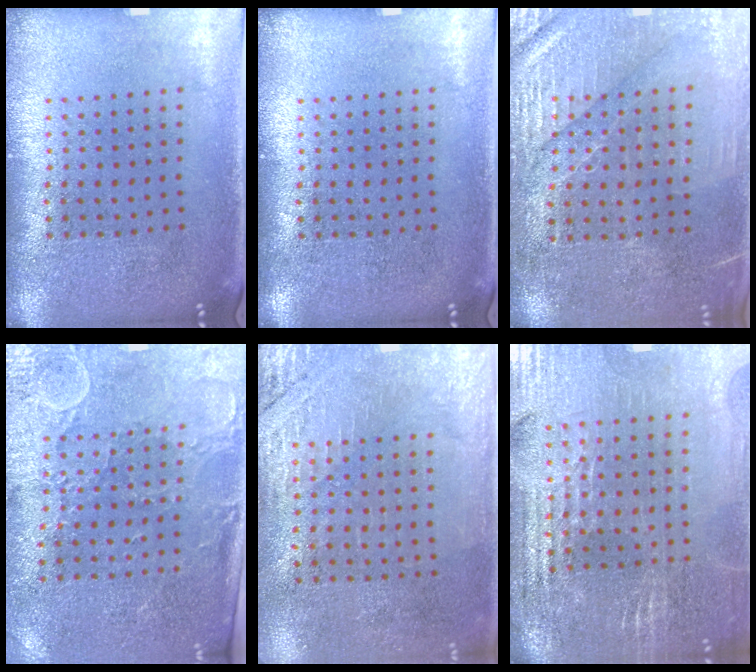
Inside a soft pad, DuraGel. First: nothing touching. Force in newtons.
{"total": 0.0}
{"total": 3.2, "press": 3.0, "slide": 1.1}
{"total": 3.0, "press": 2.6, "slide": 1.5}
{"total": 2.7, "press": 2.4, "slide": 1.2}
{"total": 3.1, "press": 3.1, "slide": 0.3}